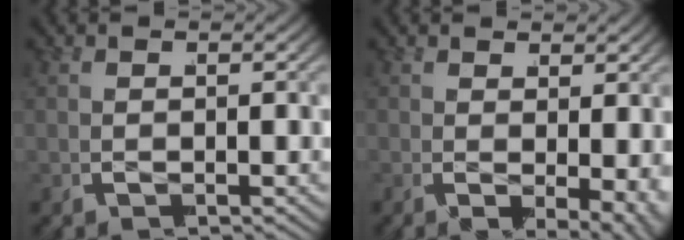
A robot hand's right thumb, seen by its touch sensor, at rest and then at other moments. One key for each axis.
{"total": 4.2, "fx": -0.6, "fy": 2.3, "fz": 3.4, "tx": -0.065, "ty": -0.026, "tz": 0.003}